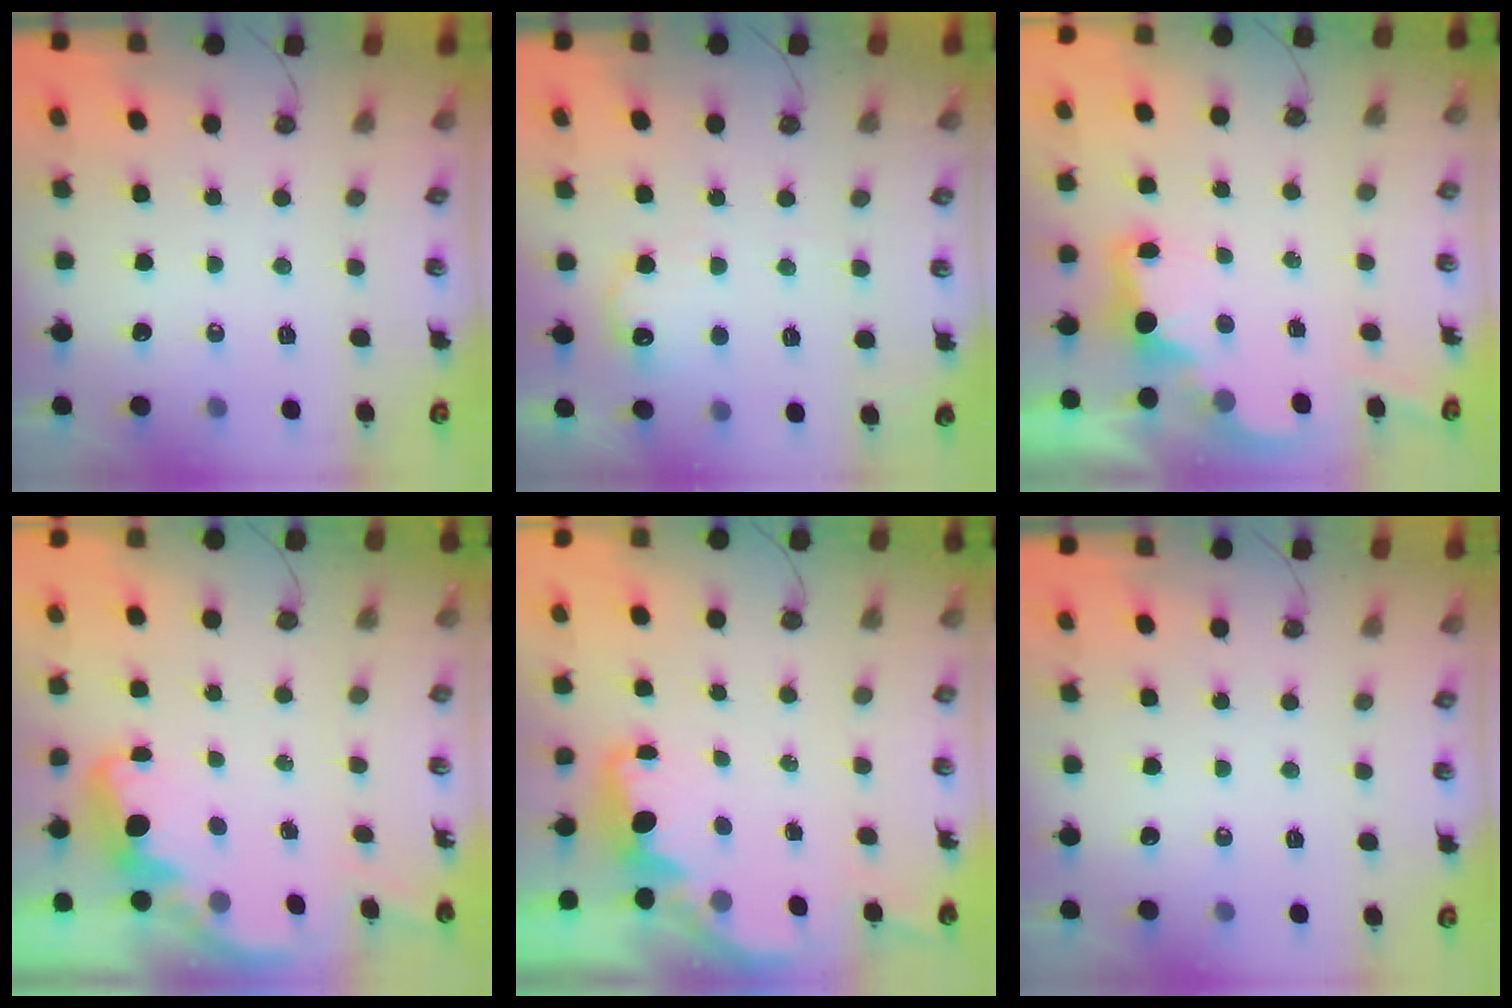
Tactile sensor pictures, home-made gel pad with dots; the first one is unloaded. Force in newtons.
{"total": 11.3, "press": 11.3, "slide": 0.6}
{"total": 2.7, "press": 2.6, "slide": 0.5}
{"total": 2.5, "press": 2.5, "slide": 0.4}
{"total": 1.6, "press": 1.4, "slide": 0.7}
{"total": 0.0}